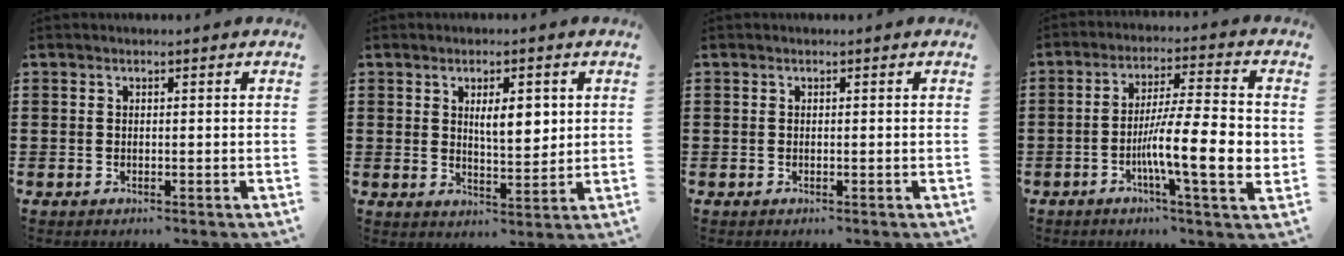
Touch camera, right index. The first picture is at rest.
{"total": 5.6, "force": [1.6, 2.1, 4.9], "torque": [-0.068, -0.006, 0.018]}
{"total": 0.0}
{"total": 12.5, "force": [-2.5, 2.1, 12.0], "torque": [-0.207, -0.006, -0.045]}